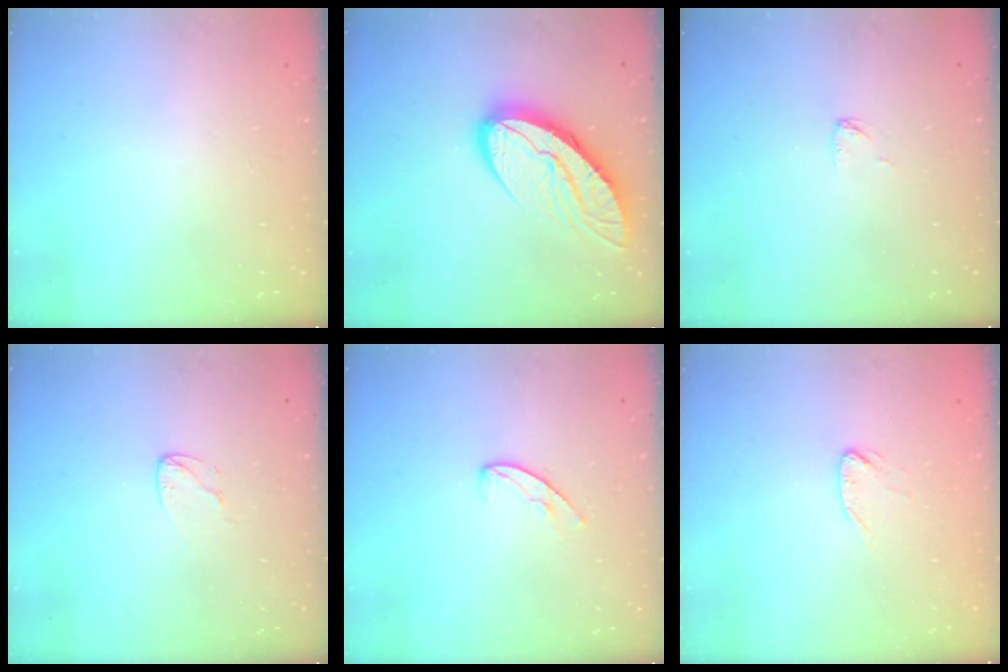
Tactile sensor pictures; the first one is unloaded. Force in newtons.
{"total": 13.0, "press": 13.0, "slide": 1.1}
{"total": 2.8, "press": 2.7, "slide": 0.2}
{"total": 3.7, "press": 3.7, "slide": 0.3}
{"total": 6.4, "press": 6.4, "slide": 0.5}
{"total": 3.8, "press": 3.8, "slide": 0.3}